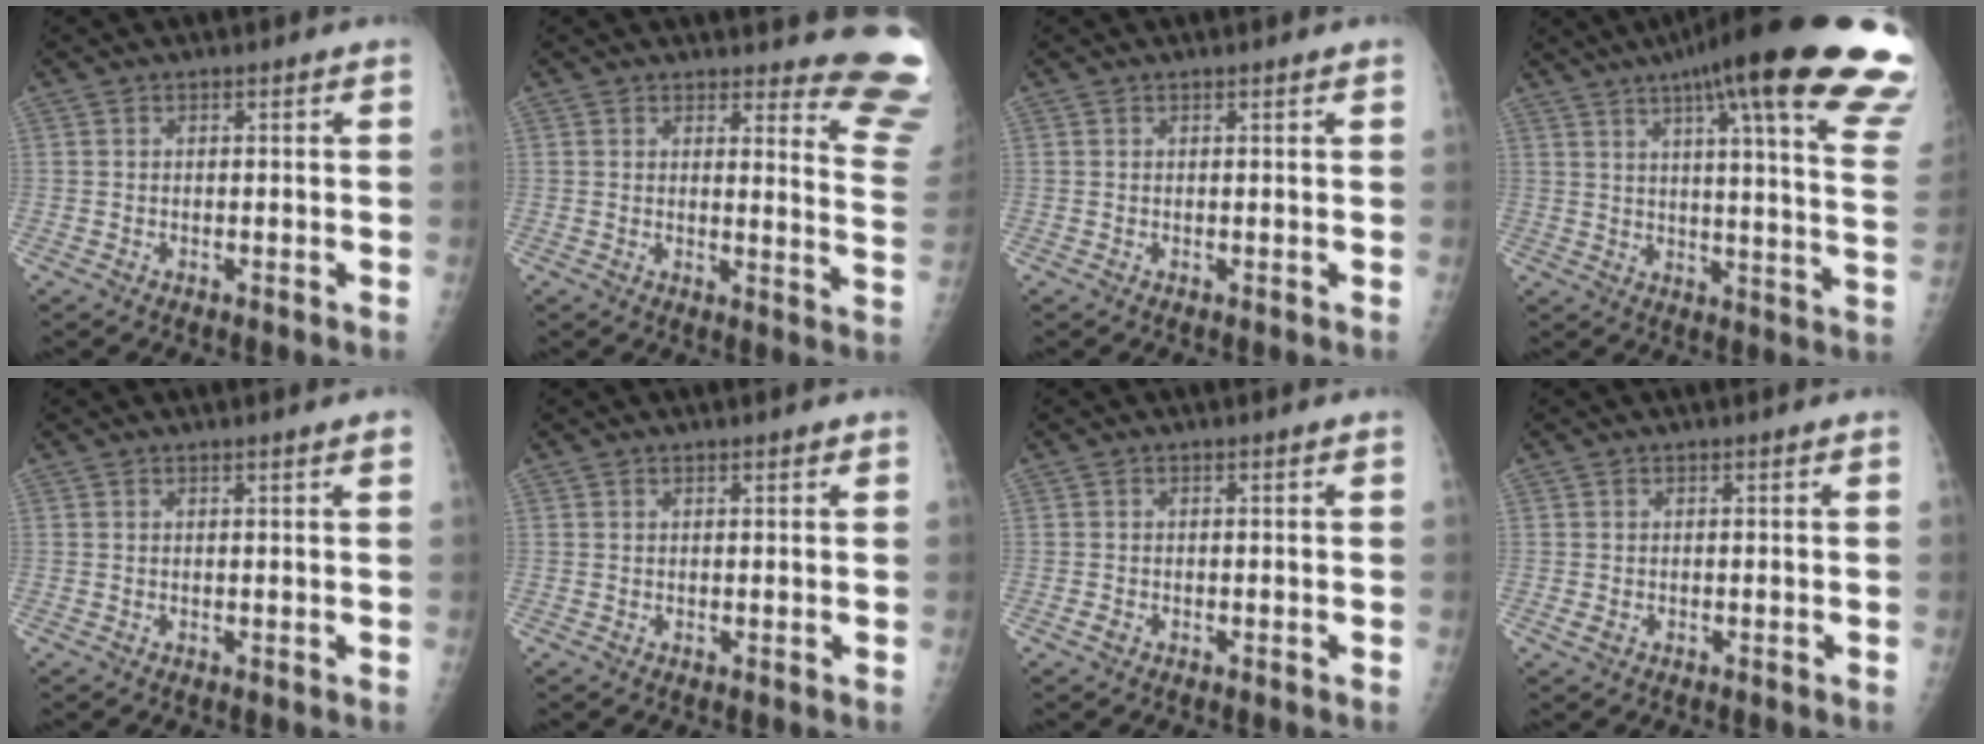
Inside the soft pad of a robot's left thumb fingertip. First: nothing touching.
{"total": 12.8, "force": [12.1, 1.8, 3.6], "torque": [-0.008, -0.139, 0.109]}
{"total": 0.7, "force": [0.6, -0.1, 0.4], "torque": [-0.008, 0.001, 0.012]}
{"total": 30.5, "force": [20.5, 4.0, 22.2], "torque": [-0.239, -0.079, 0.258]}
{"total": 1.8, "force": [1.3, -0.1, 1.3], "torque": [-0.016, -0.001, 0.018]}
{"total": 1.0, "force": [0.8, 0.3, 0.6], "torque": [-0.007, -0.003, 0.012]}
{"total": 0.8, "force": [-0.2, 0.6, 0.6], "torque": [-0.009, 0.005, -0.001]}
{"total": 1.2, "force": [0.1, 0.7, 1.0], "torque": [-0.017, 0.003, 0.007]}